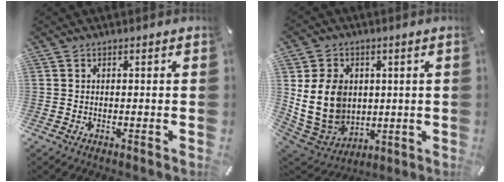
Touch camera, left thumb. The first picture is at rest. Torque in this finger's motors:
{"motor_torque": [0.86, 0.99, 1.57, -1.18, 0.26]}